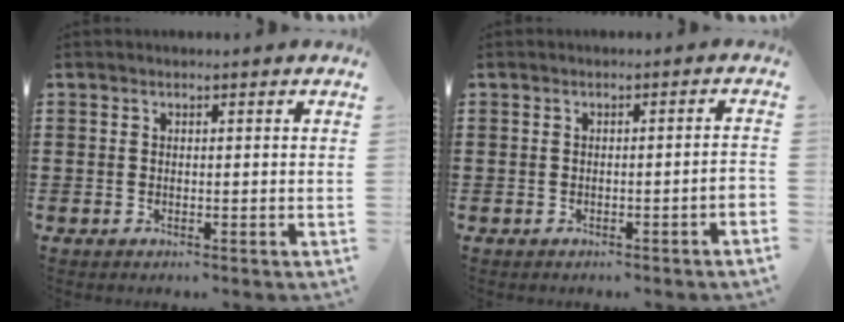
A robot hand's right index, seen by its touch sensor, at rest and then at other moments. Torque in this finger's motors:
{"motor_torque": [0.49, -0.09, -0.09, -0.10]}